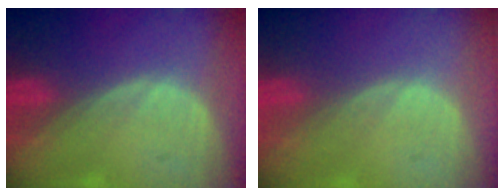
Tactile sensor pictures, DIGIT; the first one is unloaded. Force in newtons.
{"total": 0.0}